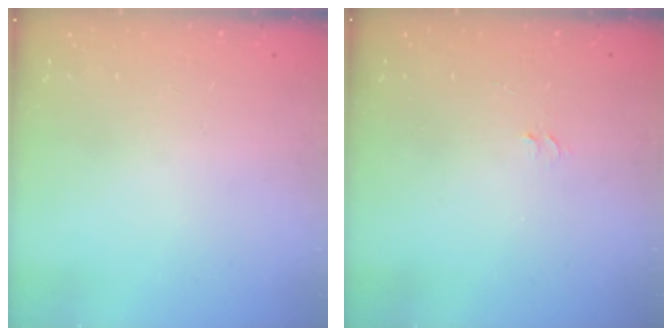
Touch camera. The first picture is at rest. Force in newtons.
{"total": 3.5, "press": 3.5, "slide": 0.3}